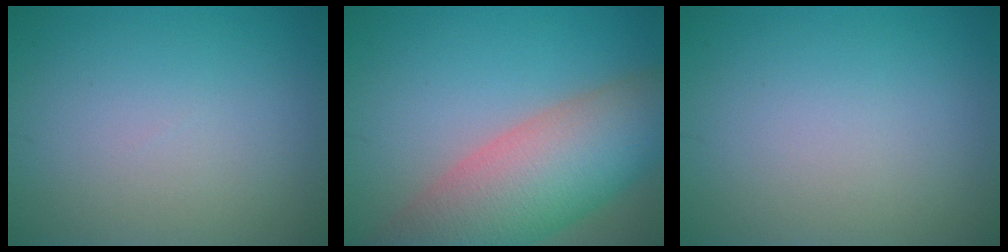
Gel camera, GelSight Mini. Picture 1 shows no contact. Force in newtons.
{"total": 10.8, "press": 10.8, "slide": 0.5}
{"total": 0.0}